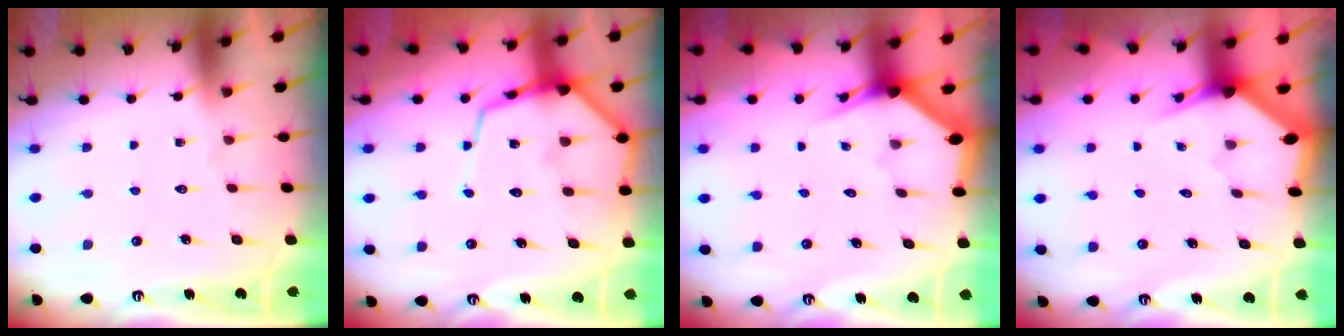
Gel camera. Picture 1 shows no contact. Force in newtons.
{"total": 12.2, "press": 12.2, "slide": 1.1}
{"total": 2.9, "press": 2.9, "slide": 0.0}
{"total": 3.1, "press": 3.1, "slide": 0.2}